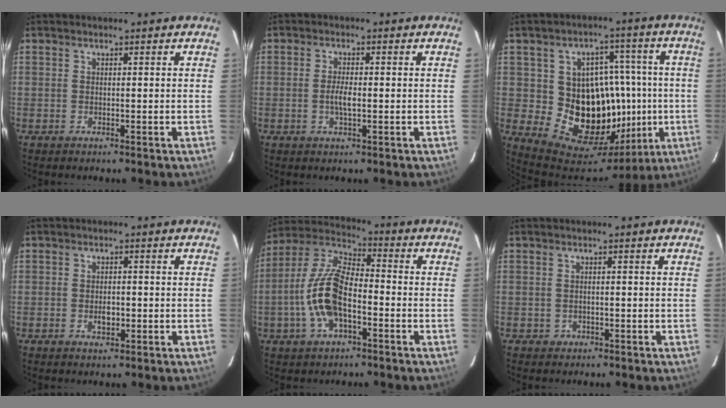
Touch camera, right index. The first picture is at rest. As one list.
[{"total": 2.8, "force": [-0.5, 0.8, 2.6], "torque": [-0.051, -0.002, -0.009]}, {"total": 18.3, "force": [-0.5, 16.0, 8.7], "torque": [-0.150, 0.033, 0.019]}, {"total": 2.6, "force": [-0.6, 1.9, 1.6], "torque": [-0.026, 0.000, -0.009]}, {"total": 13.9, "force": [-3.9, 6.3, 11.7], "torque": [-0.247, 0.007, -0.076]}, {"total": 1.4, "force": [-0.6, 1.2, 0.2], "torque": [-0.001, 0.001, -0.003]}]